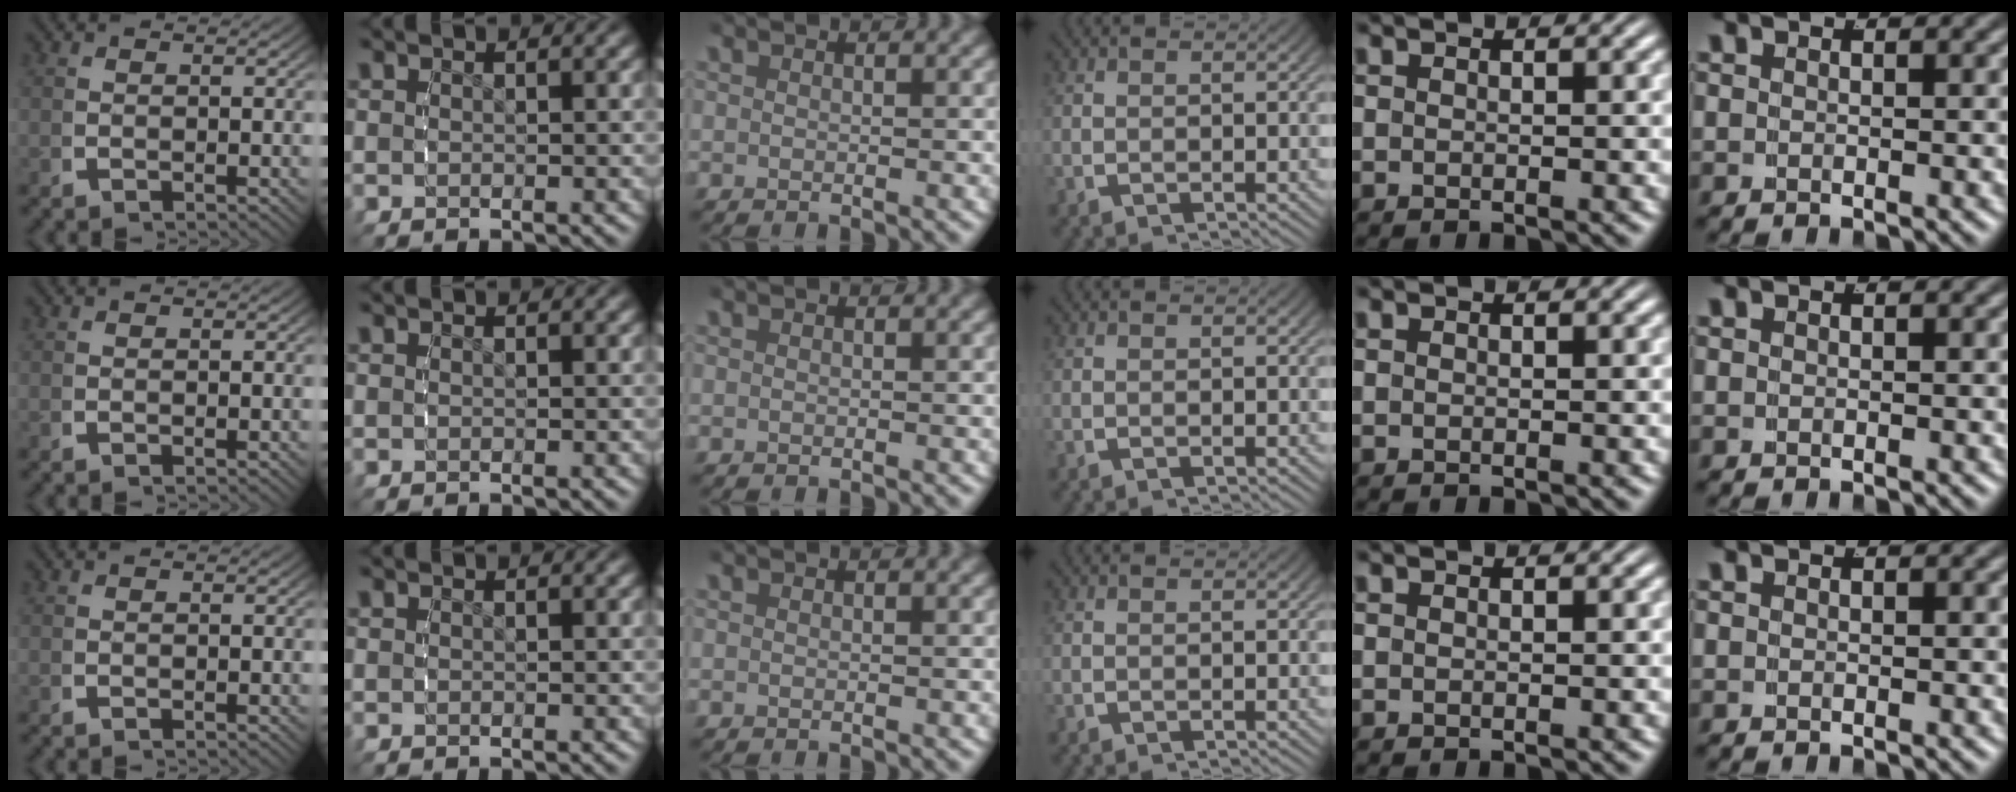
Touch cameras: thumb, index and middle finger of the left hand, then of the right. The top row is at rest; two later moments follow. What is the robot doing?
{"motion": "reach", "object": "photo album"}